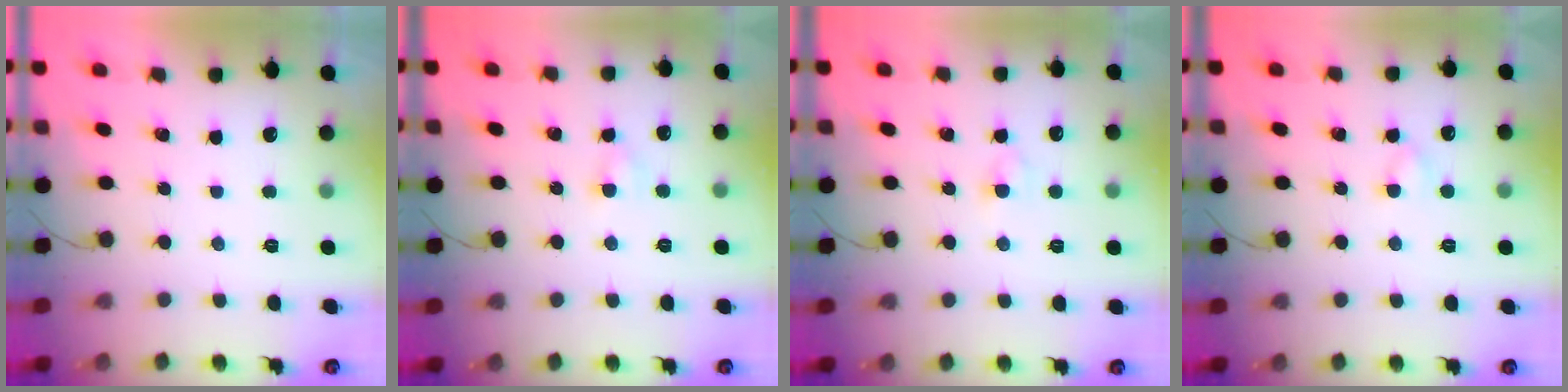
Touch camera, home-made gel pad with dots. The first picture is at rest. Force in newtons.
{"total": 3.0, "press": 2.8, "slide": 1.0}
{"total": 2.7, "press": 2.6, "slide": 1.0}
{"total": 2.7, "press": 2.5, "slide": 1.1}